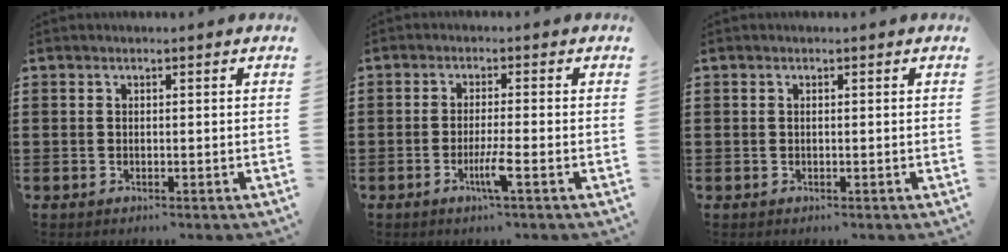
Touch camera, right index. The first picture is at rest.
{"total": 3.8, "force": [-1.8, -0.3, 3.4], "torque": [-0.063, -0.015, -0.033]}
{"total": 0.0}